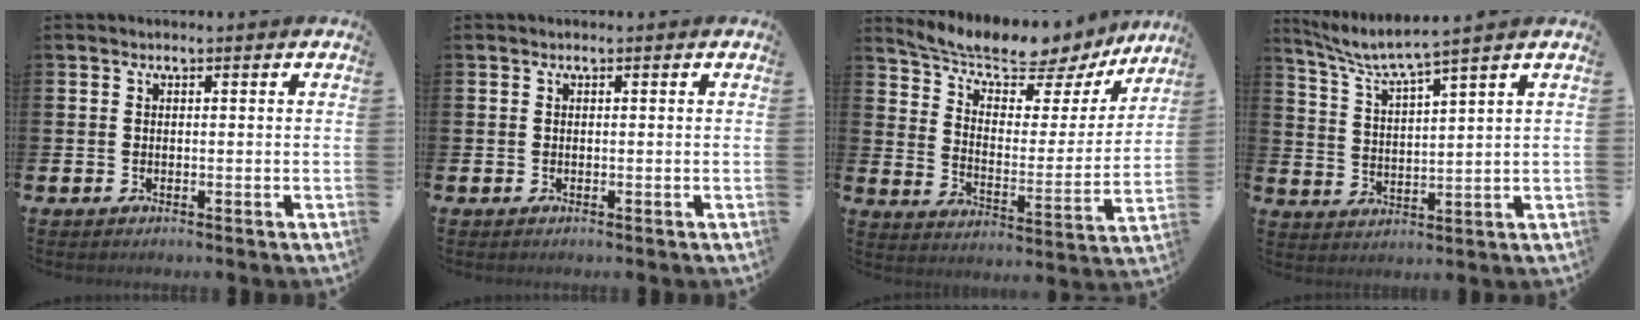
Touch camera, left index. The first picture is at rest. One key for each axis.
{"total": 0.0}
{"total": 8.7, "fx": 8.0, "fy": 1.9, "fz": 2.9, "tx": -0.086, "ty": -0.061, "tz": 0.130}
{"total": 4.8, "fx": 4.3, "fy": -0.5, "fz": 2.0, "tx": -0.062, "ty": -0.028, "tz": 0.070}